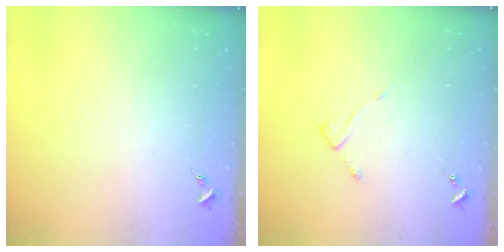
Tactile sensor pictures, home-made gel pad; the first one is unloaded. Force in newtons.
{"total": 3.8, "press": 3.7, "slide": 0.4}